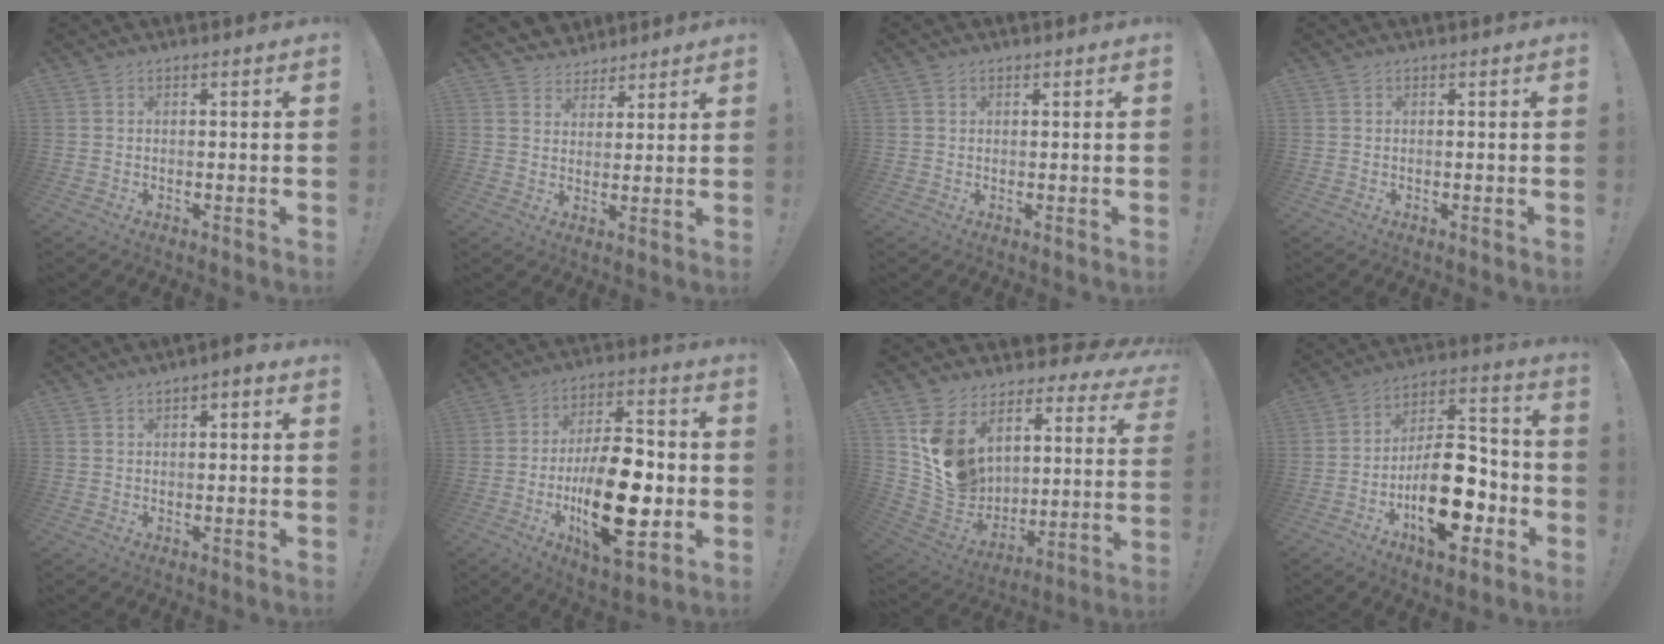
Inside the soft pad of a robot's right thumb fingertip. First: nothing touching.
{"total": 5.2, "force": [3.9, 3.4, -0.3], "torque": [0.000, -0.037, 0.077]}
{"total": 1.0, "force": [0.6, 0.7, 0.0], "torque": [0.003, 0.000, 0.012]}
{"total": 0.0}
{"total": 2.0, "force": [0.2, 0.9, 1.8], "torque": [-0.024, 0.004, 0.002]}
{"total": 22.9, "force": [-5.2, 10.8, 19.6], "torque": [-0.336, 0.015, -0.077]}
{"total": 13.5, "force": [5.1, 9.8, 7.7], "torque": [-0.127, -0.045, 0.103]}
{"total": 21.5, "force": [-8.4, 11.1, 16.4], "torque": [-0.255, 0.057, -0.126]}